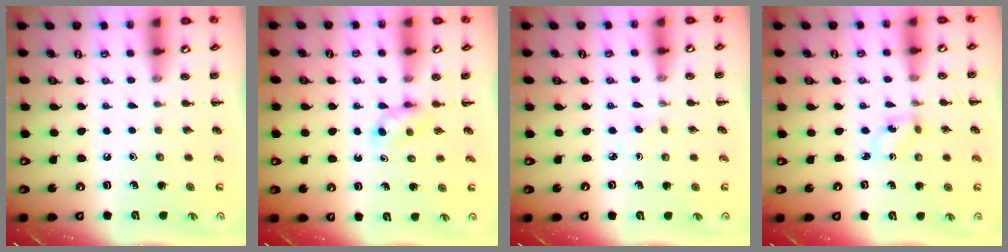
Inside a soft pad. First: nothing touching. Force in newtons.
{"total": 3.0, "press": 2.7, "slide": 1.1}
{"total": 1.7, "press": 1.5, "slide": 0.8}
{"total": 1.4, "press": 1.2, "slide": 0.6}